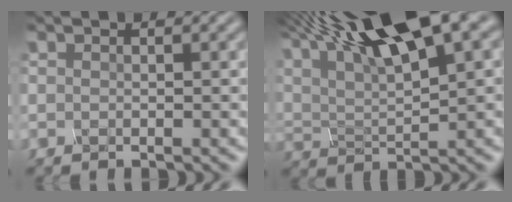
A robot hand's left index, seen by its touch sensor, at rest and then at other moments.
{"total": 13.3, "force": [9.2, 2.2, 9.4], "torque": [-0.187, 0.037, 0.162]}